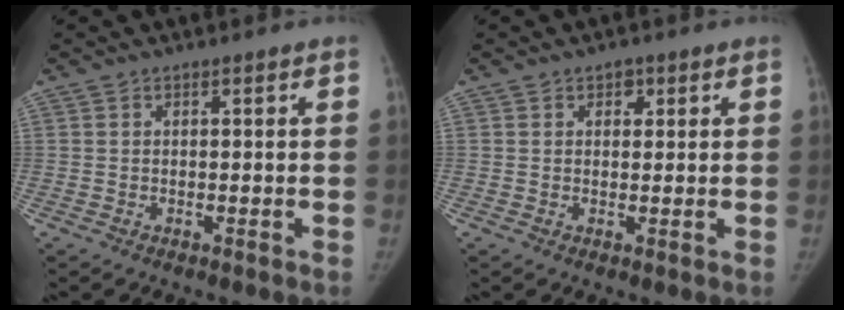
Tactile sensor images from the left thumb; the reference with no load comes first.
{"total": 2.3, "force": [1.1, 1.7, 1.1], "torque": [0.001, -0.003, 0.013]}